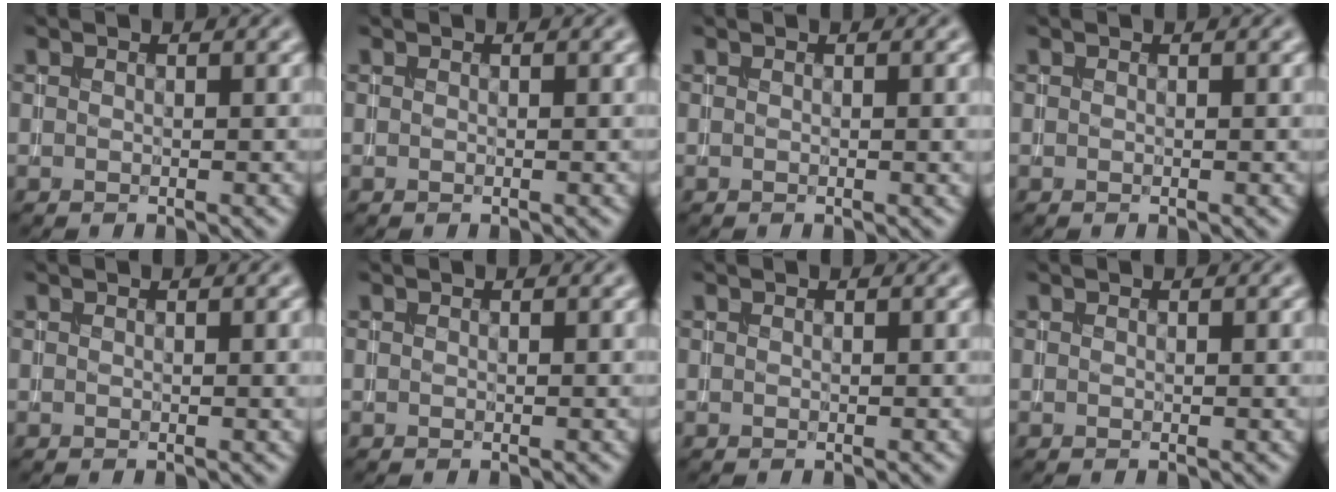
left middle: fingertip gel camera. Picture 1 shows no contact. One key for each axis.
{"total": 0.0}
{"total": 1.2, "fx": 0.1, "fy": 0.4, "fz": 1.2, "tx": -0.011, "ty": 0.000, "tz": 0.000}
{"total": 0.0}
{"total": 0.9, "fx": 0.1, "fy": 0.3, "fz": 0.9, "tx": -0.009, "ty": 0.000, "tz": 0.000}
{"total": 0.0}
{"total": 0.0}
{"total": 0.5, "fx": 0.1, "fy": 0.1, "fz": 0.5, "tx": -0.005, "ty": 0.000, "tz": 0.000}